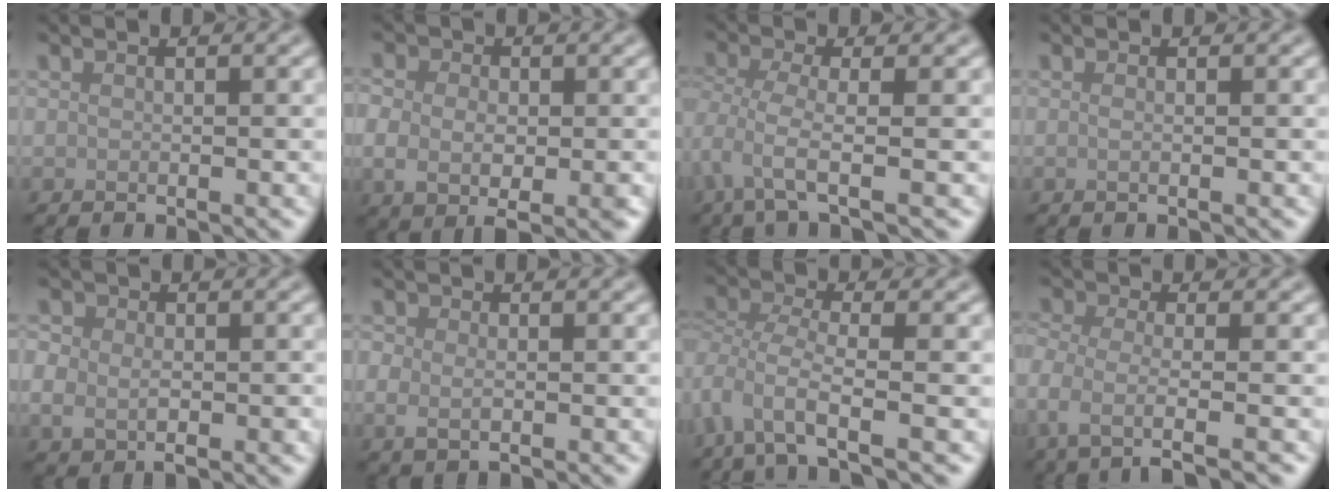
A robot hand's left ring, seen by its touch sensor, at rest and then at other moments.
{"total": 4.8, "force": [-0.8, 3.2, 3.5], "torque": [-0.058, -0.009, -0.009]}
{"total": 2.8, "force": [-0.6, 0.6, 2.7], "torque": [-0.062, -0.006, -0.019]}
{"total": 0.7, "force": [0.0, 0.3, 0.7], "torque": [-0.010, -0.002, -0.004]}
{"total": 4.6, "force": [-0.7, 3.5, 2.9], "torque": [-0.046, -0.009, -0.010]}
{"total": 2.1, "force": [-0.3, 1.5, 1.5], "torque": [-0.032, -0.006, -0.007]}
{"total": 4.7, "force": [-2.2, 1.5, 3.9], "torque": [-0.085, -0.006, -0.054]}
{"total": 4.0, "force": [-2.0, 1.2, 3.3], "torque": [-0.059, -0.007, -0.047]}